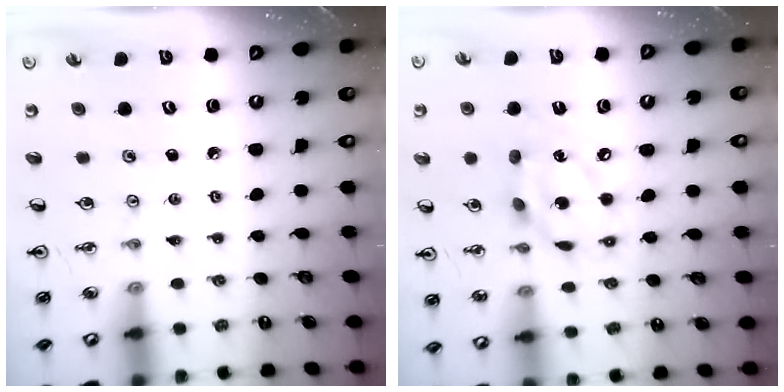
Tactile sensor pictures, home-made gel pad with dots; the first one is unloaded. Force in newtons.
{"total": 13.6, "press": 13.6, "slide": 1.1}